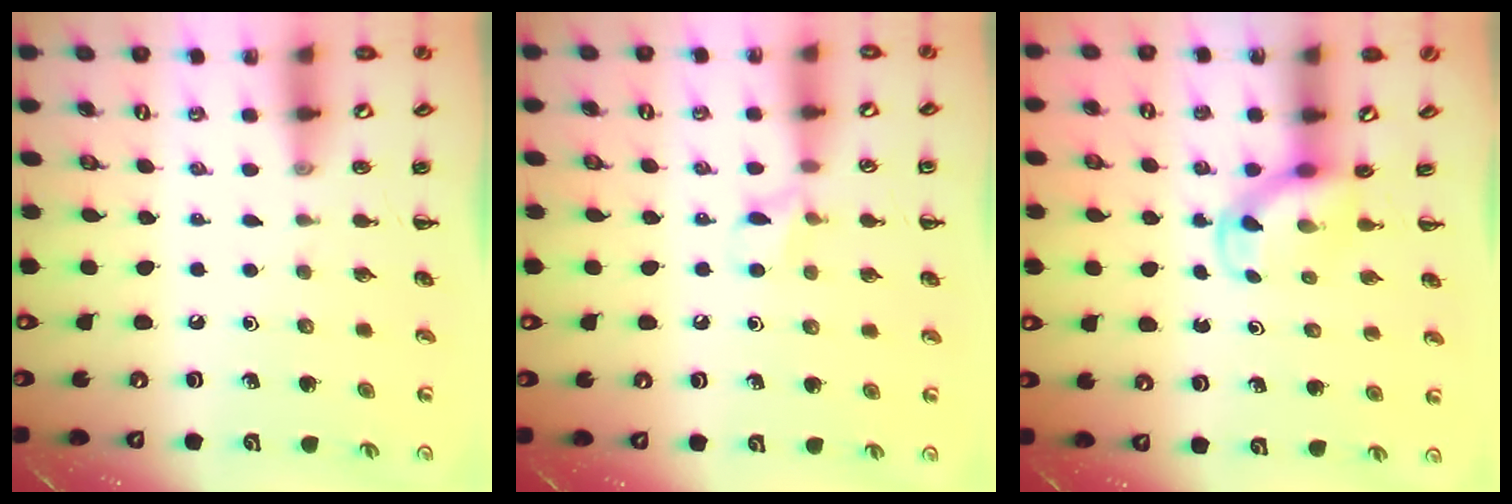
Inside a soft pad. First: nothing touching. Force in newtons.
{"total": 6.0, "press": 5.7, "slide": 1.6}
{"total": 3.7, "press": 3.5, "slide": 1.3}